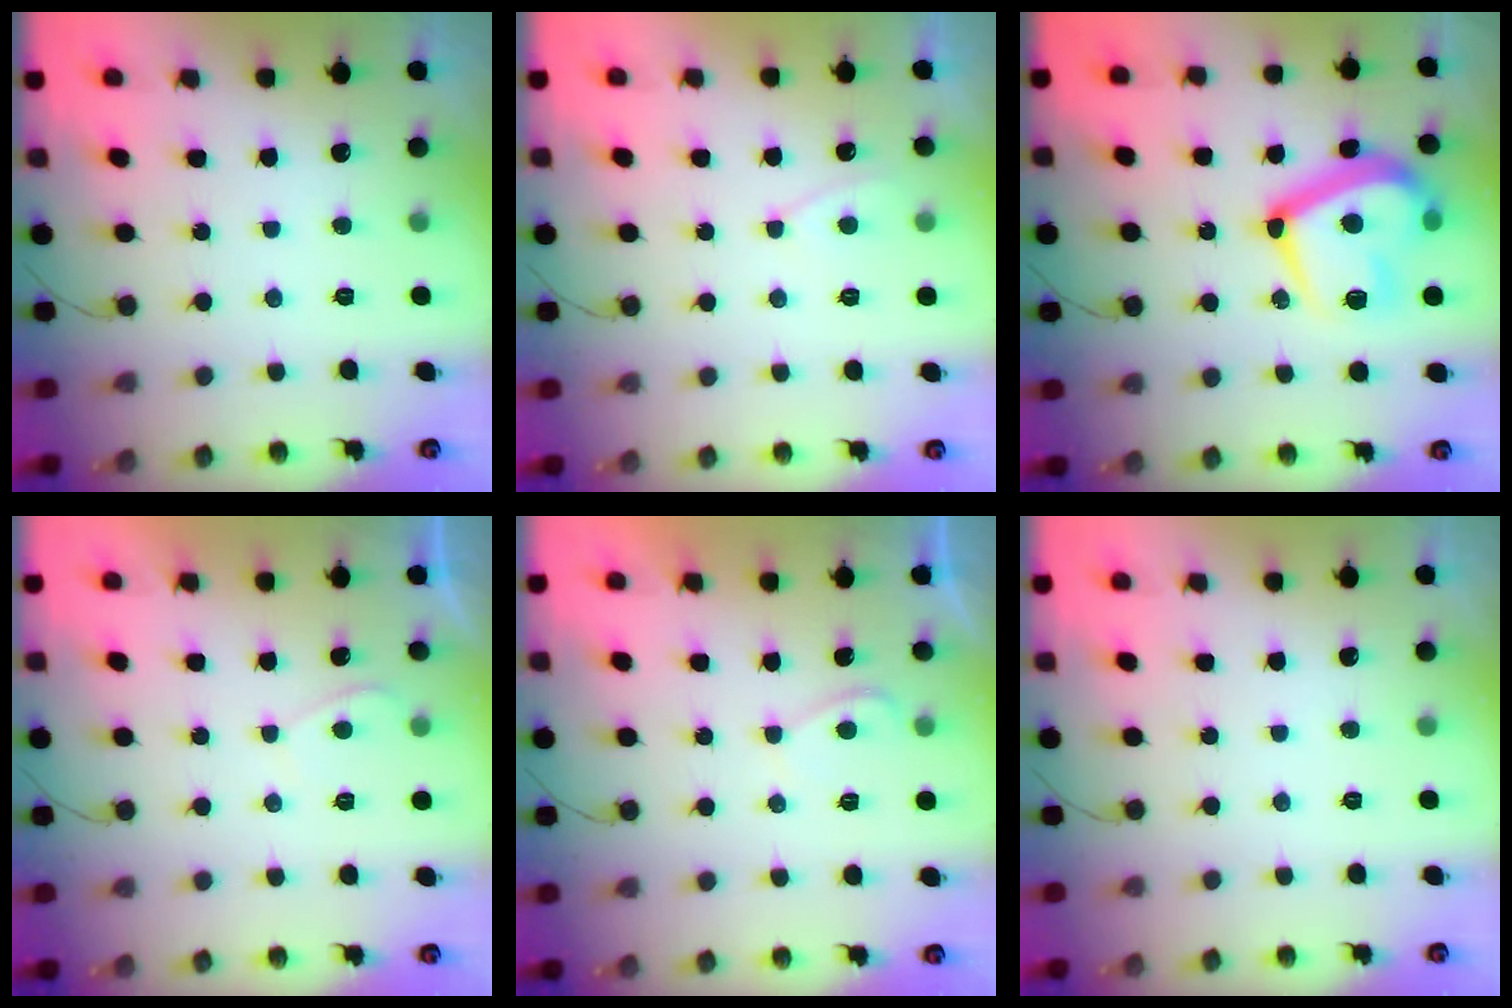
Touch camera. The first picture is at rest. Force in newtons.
{"total": 2.9, "press": 2.9, "slide": 0.4}
{"total": 19.4, "press": 19.3, "slide": 1.8}
{"total": 0.8, "press": 0.7, "slide": 0.5}
{"total": 1.0, "press": 0.7, "slide": 0.6}
{"total": 0.0}